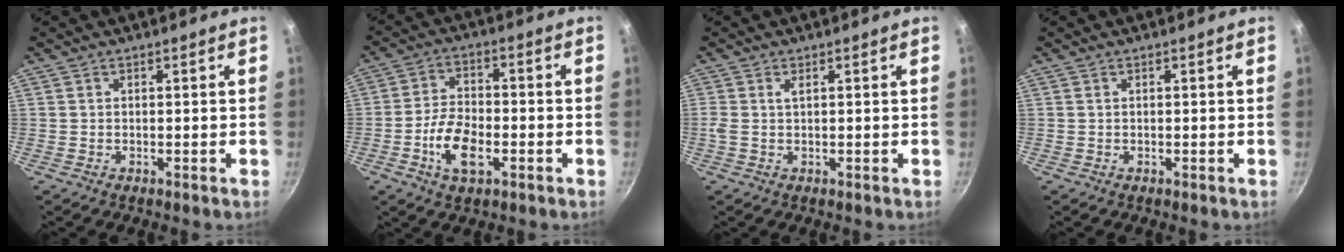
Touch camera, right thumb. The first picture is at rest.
{"total": 10.4, "force": [-3.8, 5.5, 8.0], "torque": [-0.142, 0.027, -0.075]}
{"total": 1.6, "force": [0.4, 0.6, 1.4], "torque": [-0.034, 0.002, 0.008]}
{"total": 0.0}